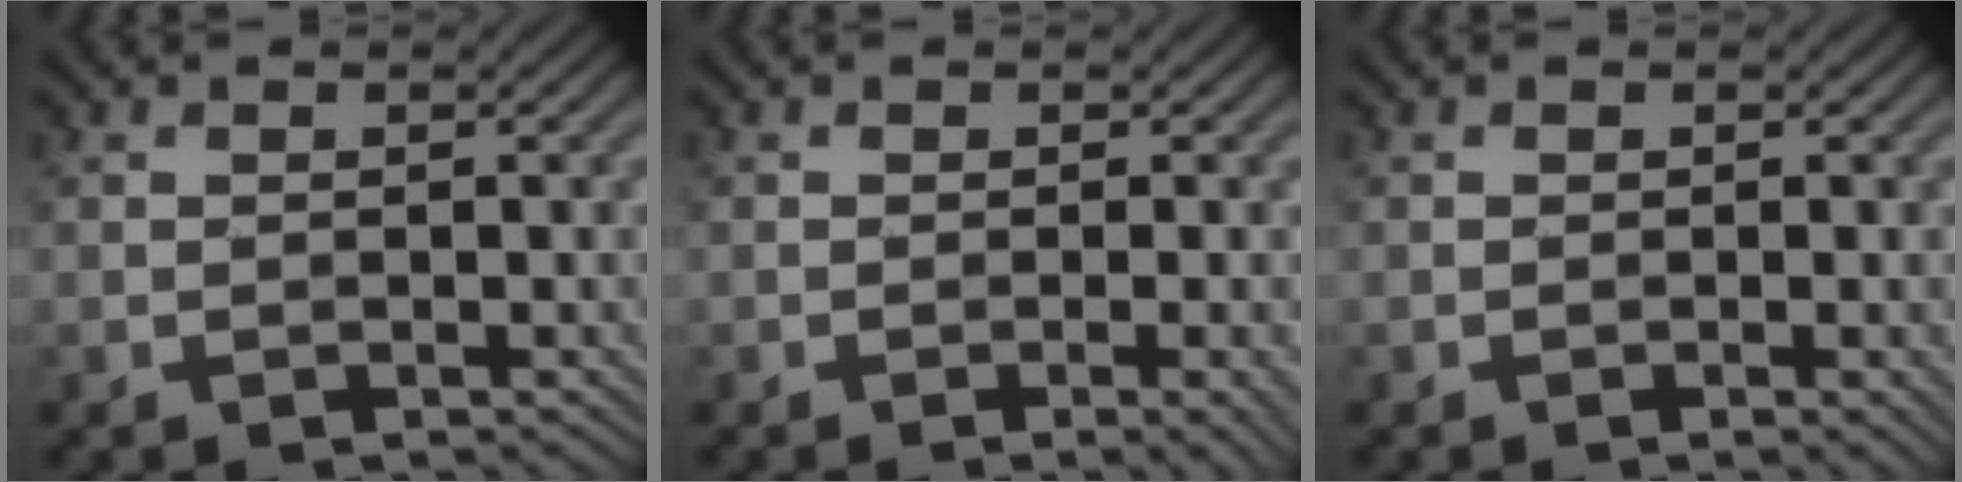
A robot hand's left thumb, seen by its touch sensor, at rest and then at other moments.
{"total": 2.3, "force": [-0.7, 0.4, 2.2], "torque": [-0.032, 0.001, -0.014]}
{"total": 1.0, "force": [-0.2, 0.1, 0.9], "torque": [-0.016, -0.004, -0.005]}